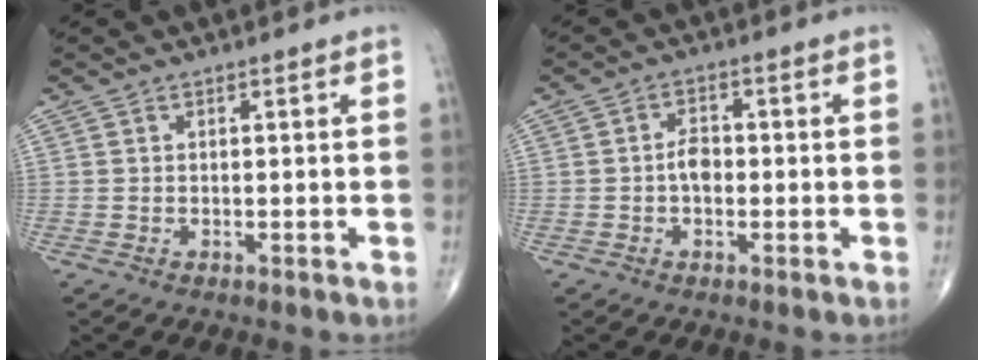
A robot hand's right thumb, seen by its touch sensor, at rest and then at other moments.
{"total": 3.3, "force": [-0.5, 2.2, 2.4], "torque": [-0.032, 0.010, -0.016]}